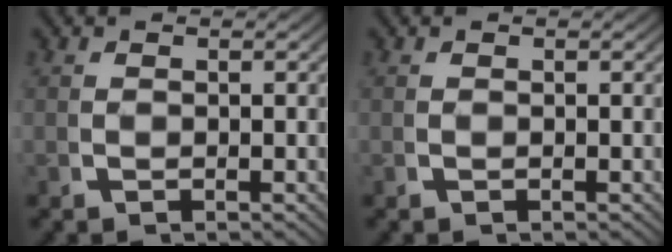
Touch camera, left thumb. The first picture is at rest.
{"total": 0.0}